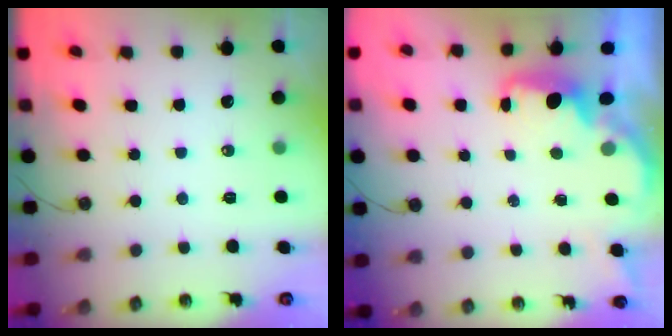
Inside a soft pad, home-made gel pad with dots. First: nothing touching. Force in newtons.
{"total": 1.5, "press": 1.3, "slide": 0.7}